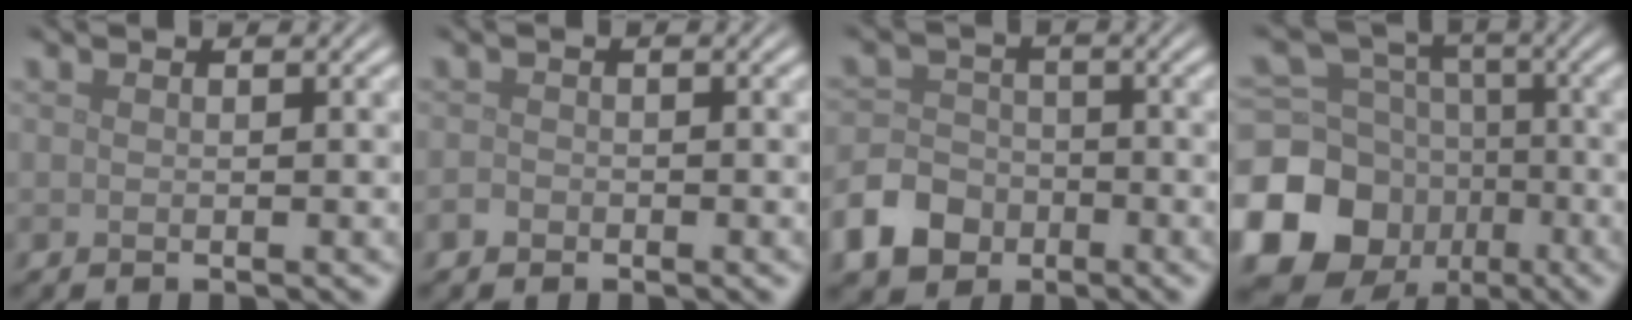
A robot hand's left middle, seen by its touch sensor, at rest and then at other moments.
{"total": 0.8, "force": [-0.6, 0.6, 0.2], "torque": [-0.001, -0.001, -0.012]}
{"total": 5.1, "force": [-2.7, 3.8, 1.9], "torque": [-0.037, -0.002, -0.061]}
{"total": 14.5, "force": [-5.3, 12.6, 5.0], "torque": [-0.140, -0.030, -0.114]}